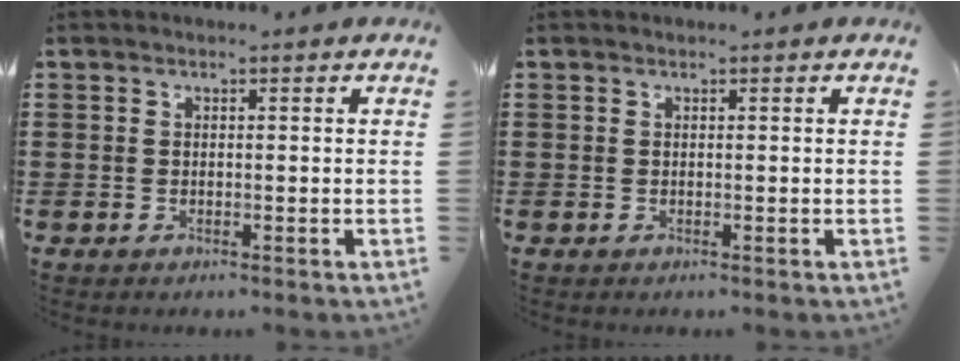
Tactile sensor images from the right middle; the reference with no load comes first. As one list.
[{"total": 0.0}]